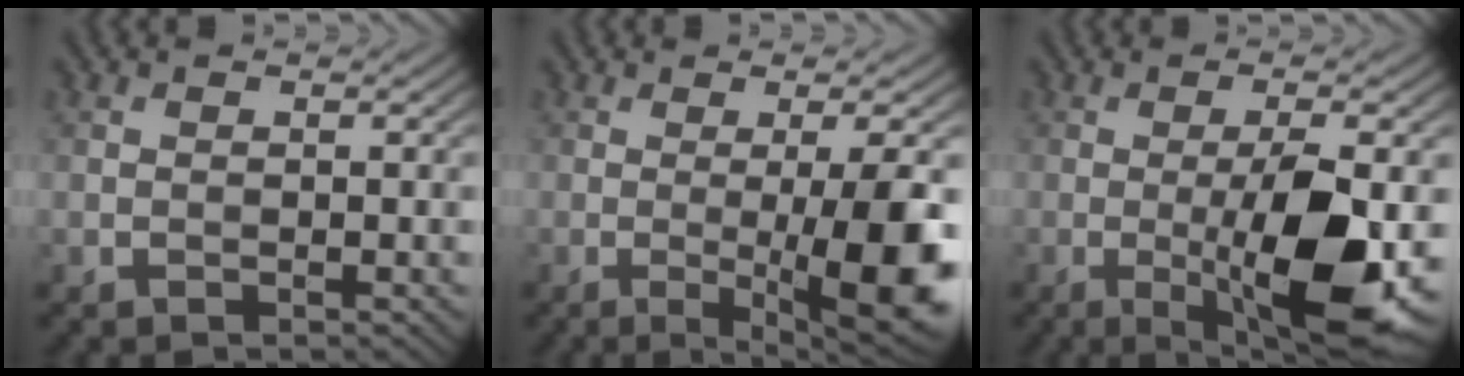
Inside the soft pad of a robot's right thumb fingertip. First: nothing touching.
{"total": 10.1, "force": [-1.4, 2.0, 9.8], "torque": [-0.143, -0.001, -0.016]}
{"total": 10.9, "force": [-2.2, 2.5, 10.4], "torque": [-0.167, -0.005, -0.033]}